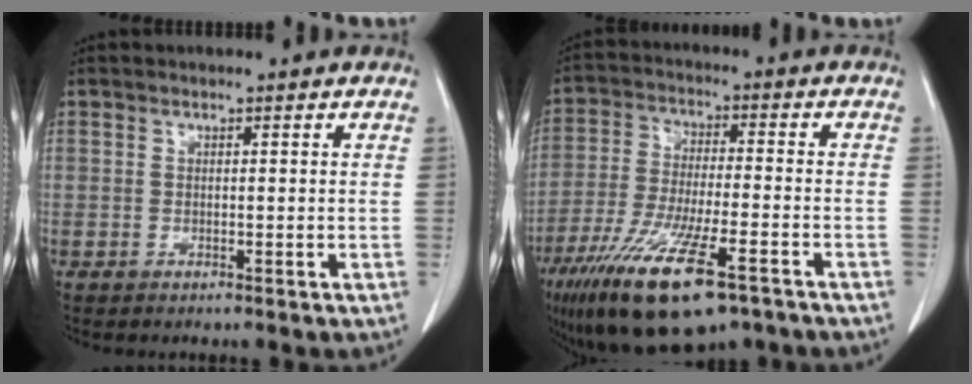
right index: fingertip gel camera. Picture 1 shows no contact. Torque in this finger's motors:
{"motor_torque": [1.30, -0.84, 1.05, 0.21]}